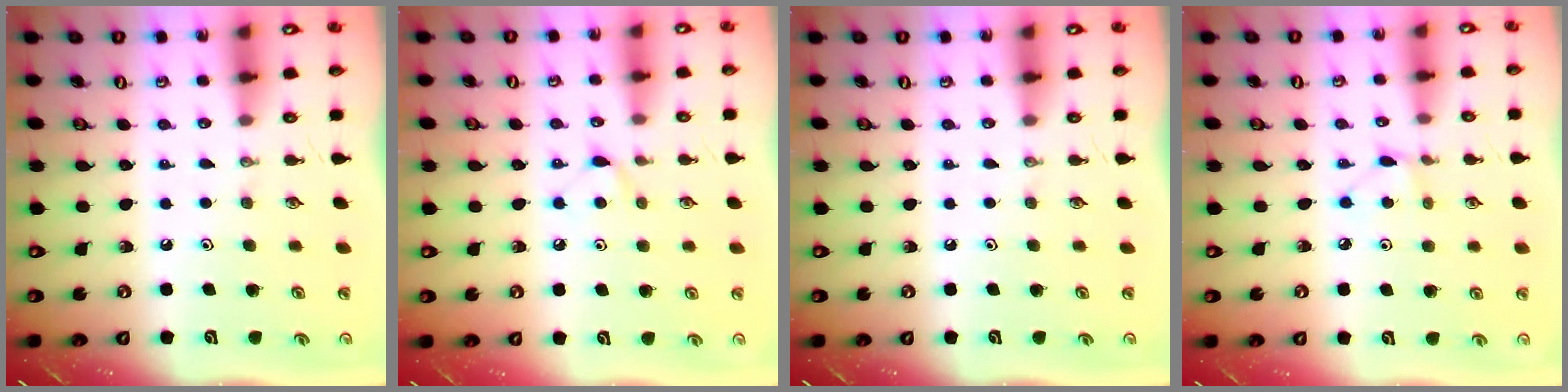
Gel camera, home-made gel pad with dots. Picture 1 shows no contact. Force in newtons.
{"total": 5.1, "press": 5.1, "slide": 0.6}
{"total": 0.0}
{"total": 2.9, "press": 2.9, "slide": 0.4}